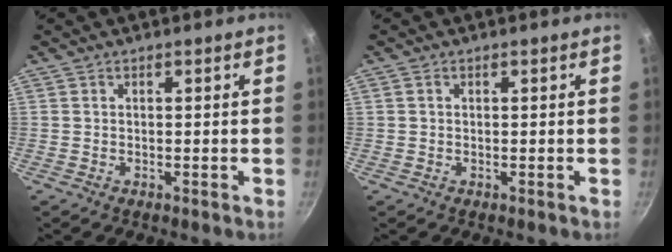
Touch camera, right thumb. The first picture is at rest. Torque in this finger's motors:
{"motor_torque": [-0.05, -0.23, -0.44, 0.24, -0.02]}